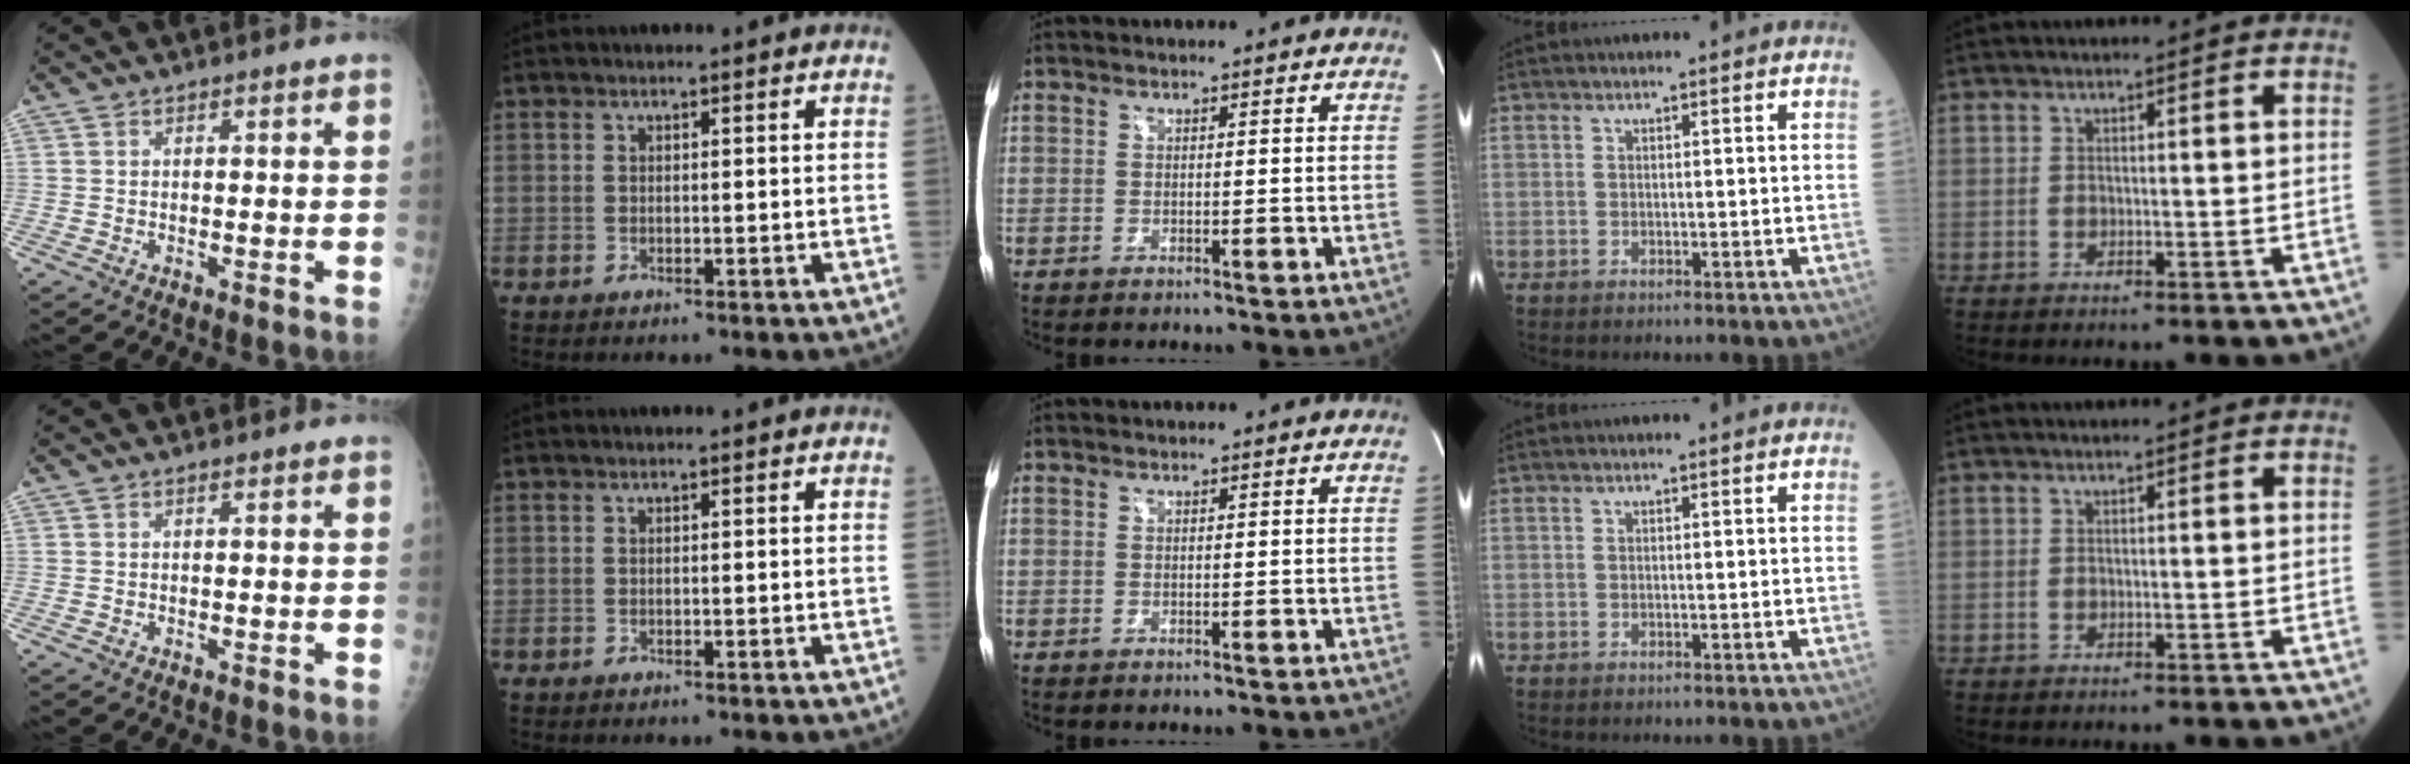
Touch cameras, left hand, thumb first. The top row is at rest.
{}